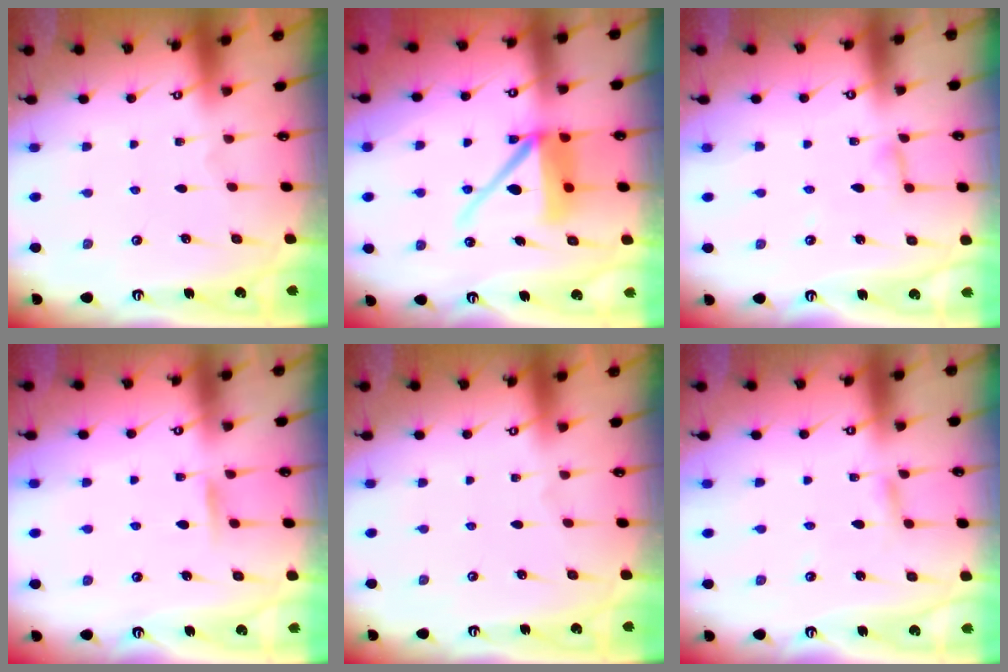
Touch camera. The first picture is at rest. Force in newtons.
{"total": 12.4, "press": 12.3, "slide": 1.8}
{"total": 4.3, "press": 4.3, "slide": 0.4}
{"total": 6.2, "press": 6.1, "slide": 0.7}
{"total": 0.0}
{"total": 2.9, "press": 2.8, "slide": 0.3}